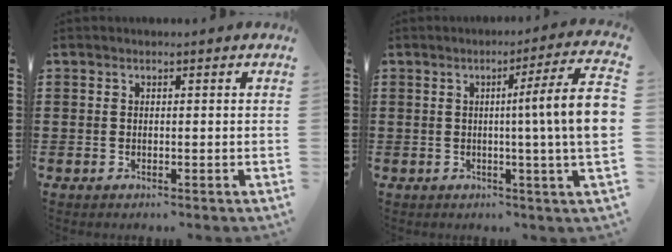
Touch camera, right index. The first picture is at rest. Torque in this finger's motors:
{"motor_torque": [1.29, -0.59, 0.32, 0.19]}